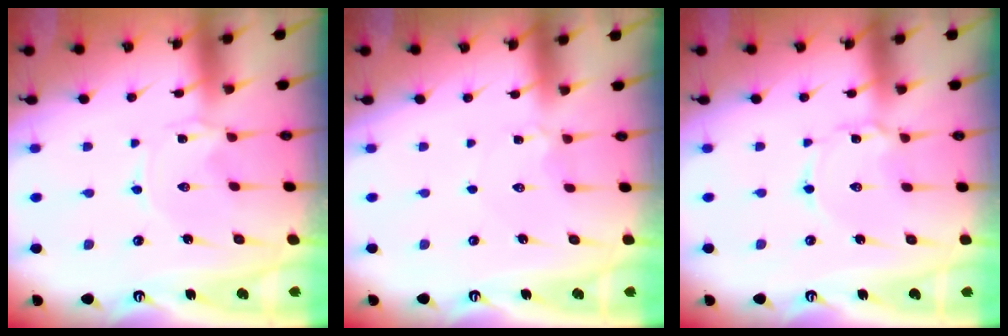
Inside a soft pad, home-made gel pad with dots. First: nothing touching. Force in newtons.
{"total": 2.3, "press": 2.3, "slide": 0.2}
{"total": 2.4, "press": 2.4, "slide": 0.1}